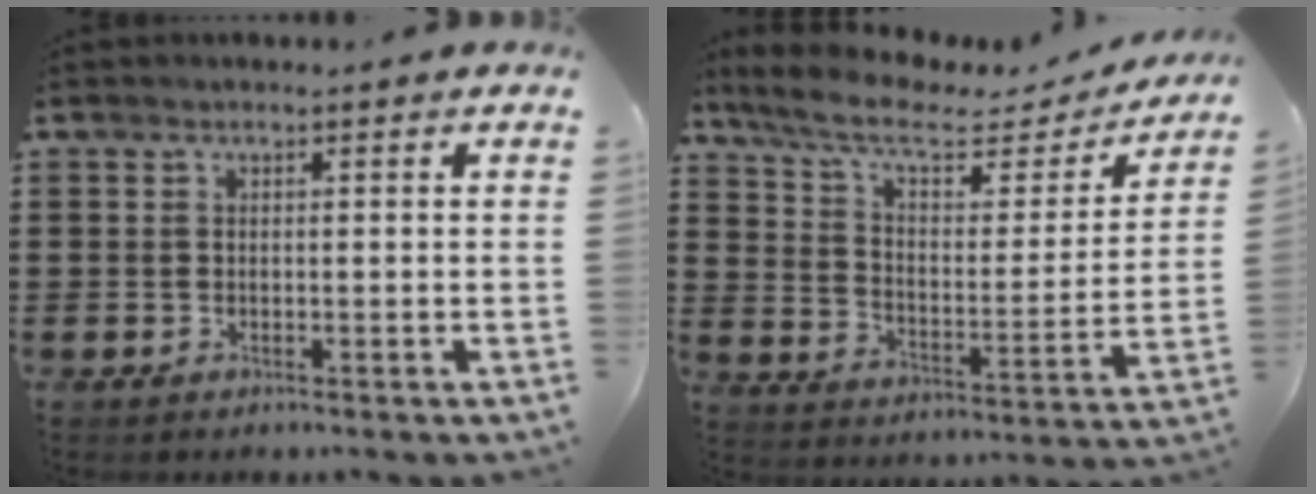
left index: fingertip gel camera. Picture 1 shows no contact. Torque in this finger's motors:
{"motor_torque": [0.98, -1.16, 0.08, 0.01]}